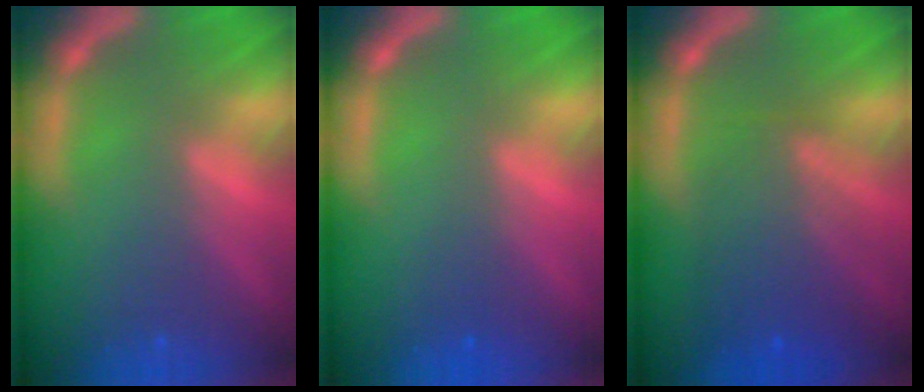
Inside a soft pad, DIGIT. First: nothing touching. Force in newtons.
{"total": 0.9}
{"total": 6.1}